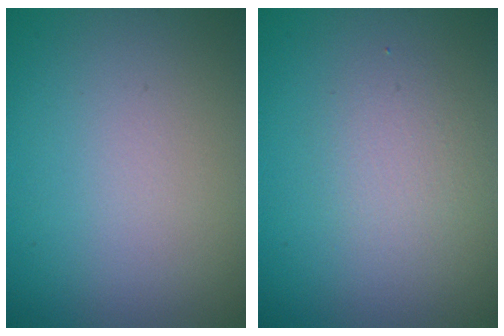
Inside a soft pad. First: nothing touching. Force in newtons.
{"total": 1.9, "press": 1.9, "slide": 0.2}